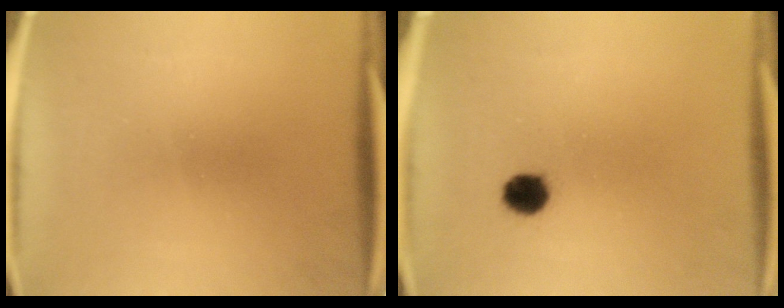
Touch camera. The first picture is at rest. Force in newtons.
{"total": 3.8}